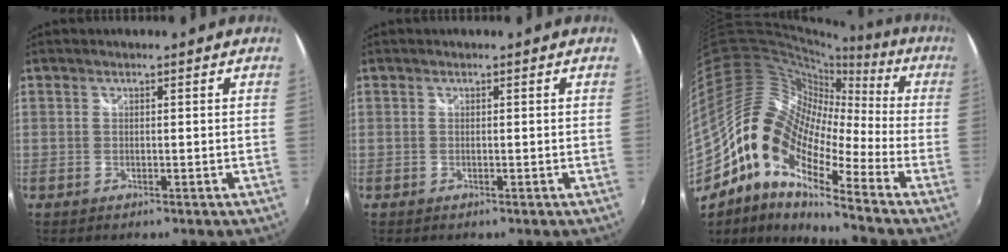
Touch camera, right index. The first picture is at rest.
{"total": 0.0}
{"total": 14.7, "force": [-7.1, 6.2, 11.2], "torque": [-0.176, 0.000, -0.155]}